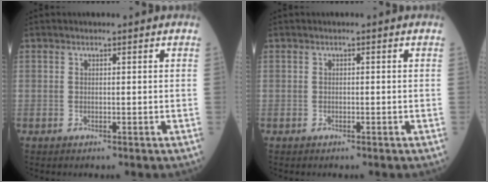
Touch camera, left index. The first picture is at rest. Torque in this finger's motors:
{"motor_torque": [0.00, 0.00, 0.00, 0.00]}